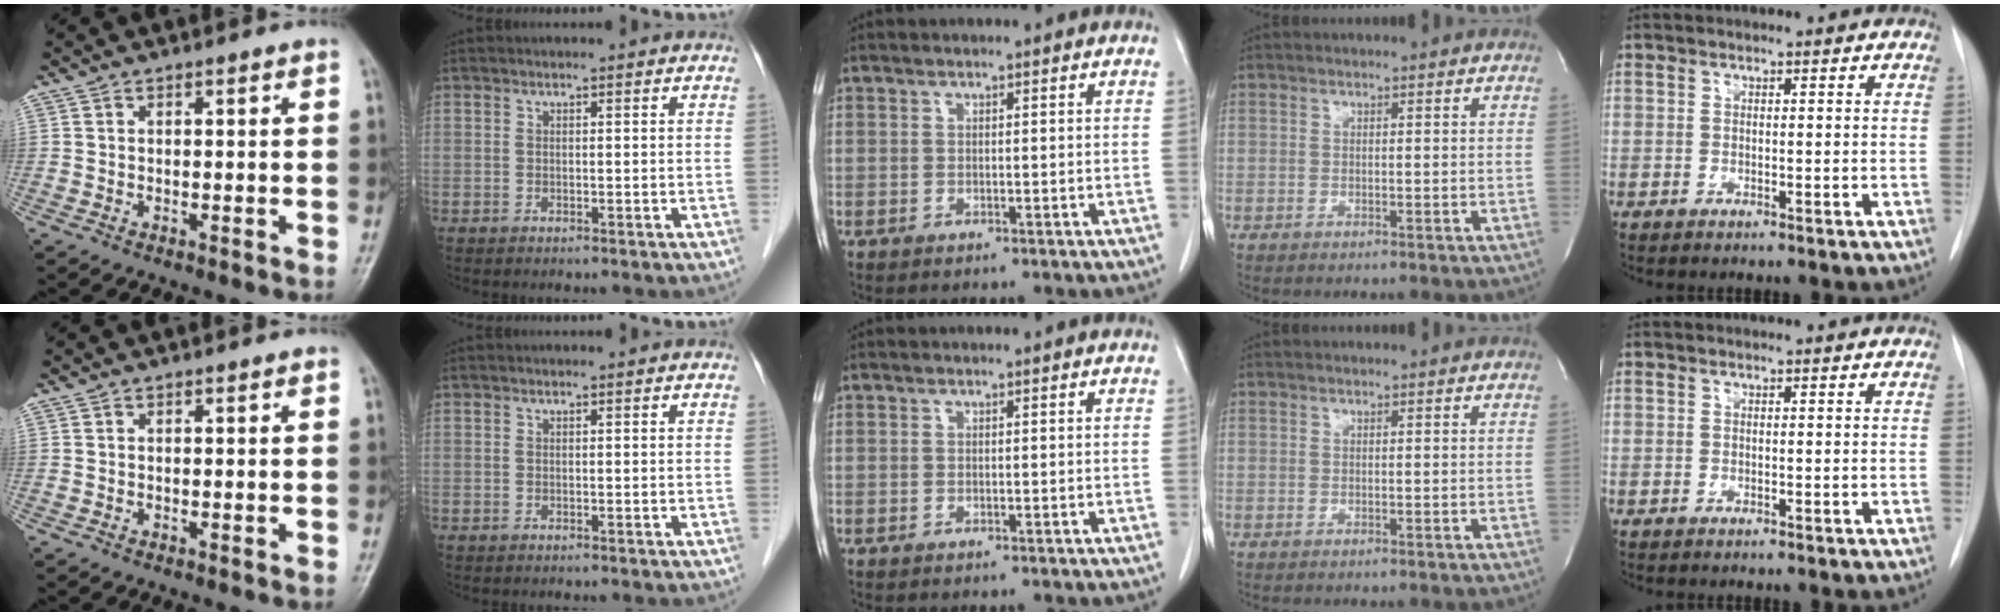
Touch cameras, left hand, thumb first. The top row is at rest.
{}